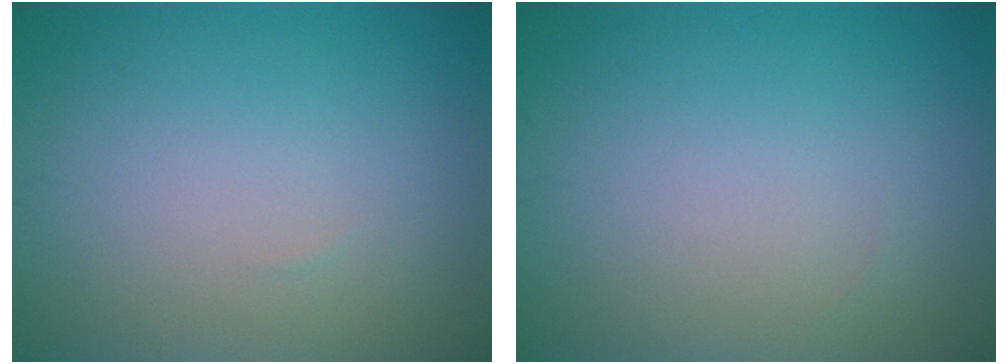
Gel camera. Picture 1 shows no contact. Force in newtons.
{"total": 0.0}